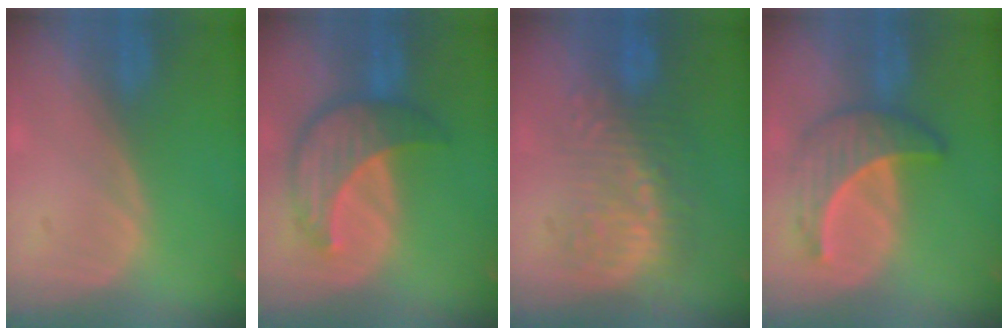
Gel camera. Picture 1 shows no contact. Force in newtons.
{"total": 8.1, "press": 7.5, "slide": 3.1}
{"total": 8.8, "press": 8.6, "slide": 1.7}
{"total": 6.6, "press": 6.3, "slide": 2.1}